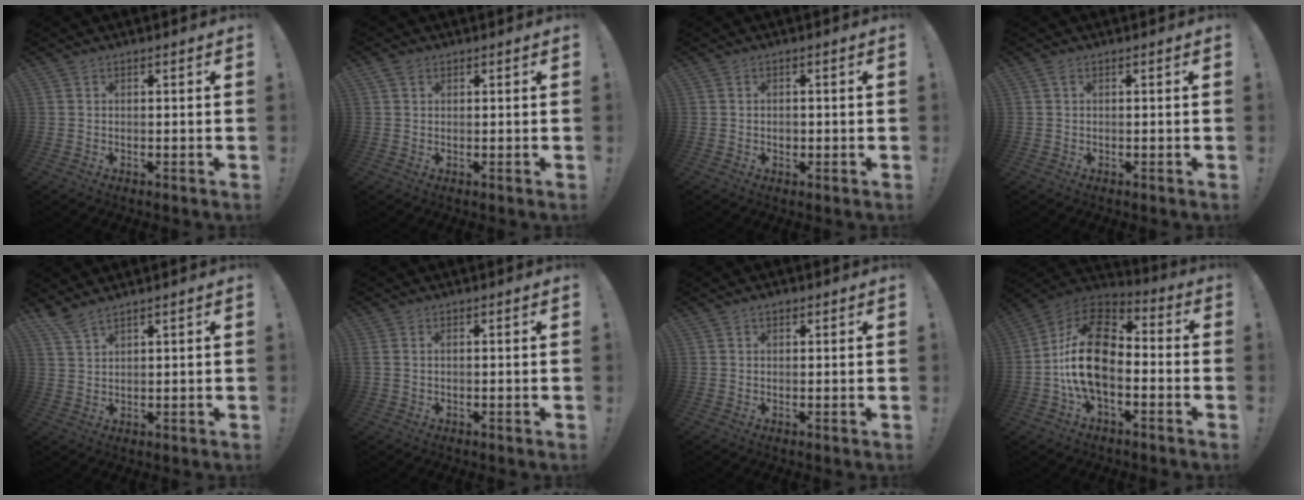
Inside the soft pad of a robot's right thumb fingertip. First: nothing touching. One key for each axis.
{"total": 1.9, "fx": 1.2, "fy": 1.2, "fz": 0.9, "tx": -0.015, "ty": -0.001, "tz": 0.022}
{"total": 1.3, "fx": -0.5, "fy": 1.0, "fz": 0.6, "tx": -0.004, "ty": 0.000, "tz": -0.010}
{"total": 0.6, "fx": 0.1, "fy": 0.2, "fz": 0.5, "tx": -0.008, "ty": 0.000, "tz": 0.001}
{"total": 4.3, "fx": 3.7, "fy": 0.6, "fz": 2.2, "tx": -0.042, "ty": -0.022, "tz": 0.067}
{"total": 1.2, "fx": 0.4, "fy": 0.8, "fz": 0.8, "tx": -0.023, "ty": 0.006, "tz": 0.009}
{"total": 1.2, "fx": 0.6, "fy": 0.8, "fz": 0.6, "tx": -0.007, "ty": 0.000, "tz": 0.011}
{"total": 19.9, "fx": -2.9, "fy": 12.2, "fz": 15.5, "tx": -0.287, "ty": 0.030, "tz": -0.044}